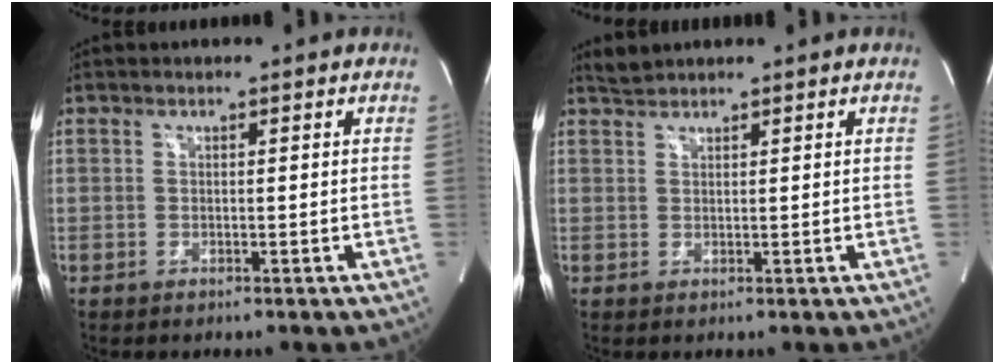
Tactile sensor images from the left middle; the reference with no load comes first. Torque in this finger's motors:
{"motor_torque": [0.06, 0.03, -0.11, 0.00]}